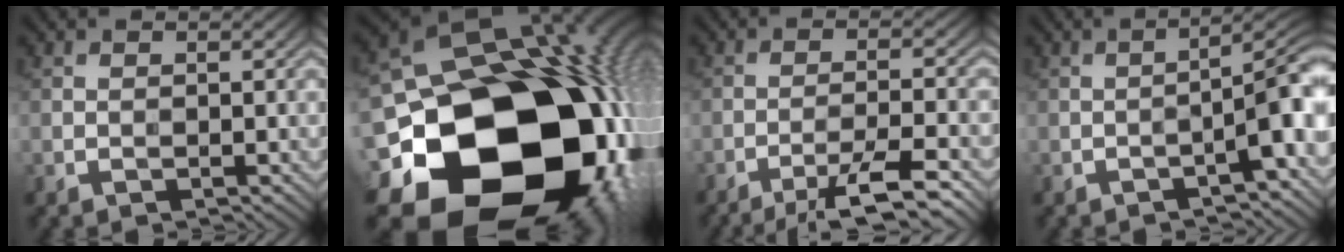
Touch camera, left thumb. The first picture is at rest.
{"total": 25.4, "force": [-7.6, 19.7, 14.1], "torque": [-0.253, -0.068, -0.147]}
{"total": 7.9, "force": [-5.7, 0.8, 5.3], "torque": [-0.094, 0.014, -0.089]}
{"total": 6.1, "force": [-2.5, 1.2, 5.4], "torque": [-0.071, 0.019, -0.034]}